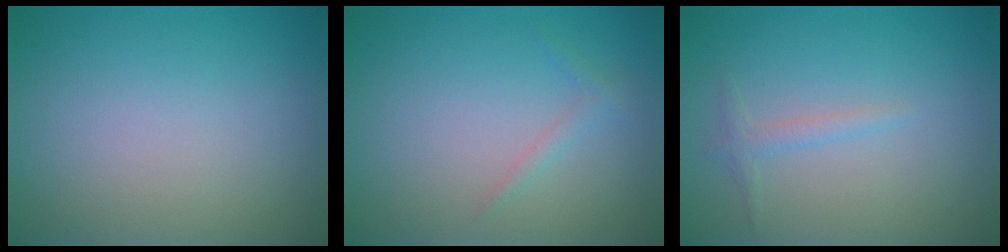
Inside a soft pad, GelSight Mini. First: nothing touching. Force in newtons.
{"total": 0.9, "press": 0.9, "slide": 0.0}
{"total": 1.1, "press": 1.1, "slide": 0.0}